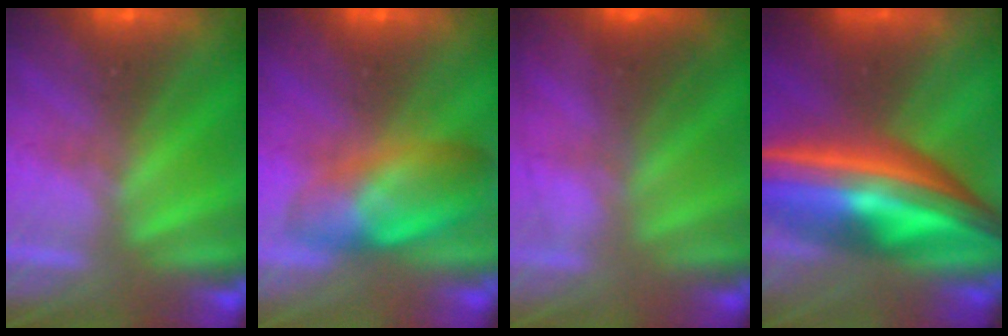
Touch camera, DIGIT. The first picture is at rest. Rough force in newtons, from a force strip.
{"total": 7.0}
{"total": 3.3}
{"total": 10.0}